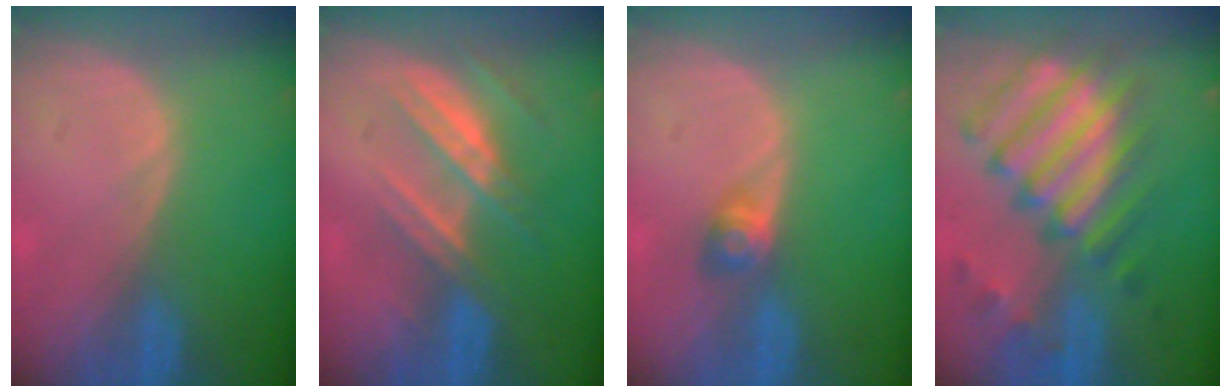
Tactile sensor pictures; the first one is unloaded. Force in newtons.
{"total": 7.3, "press": 6.8, "slide": 2.8}
{"total": 2.7, "press": 2.5, "slide": 1.1}
{"total": 12.1, "press": 10.4, "slide": 6.1}